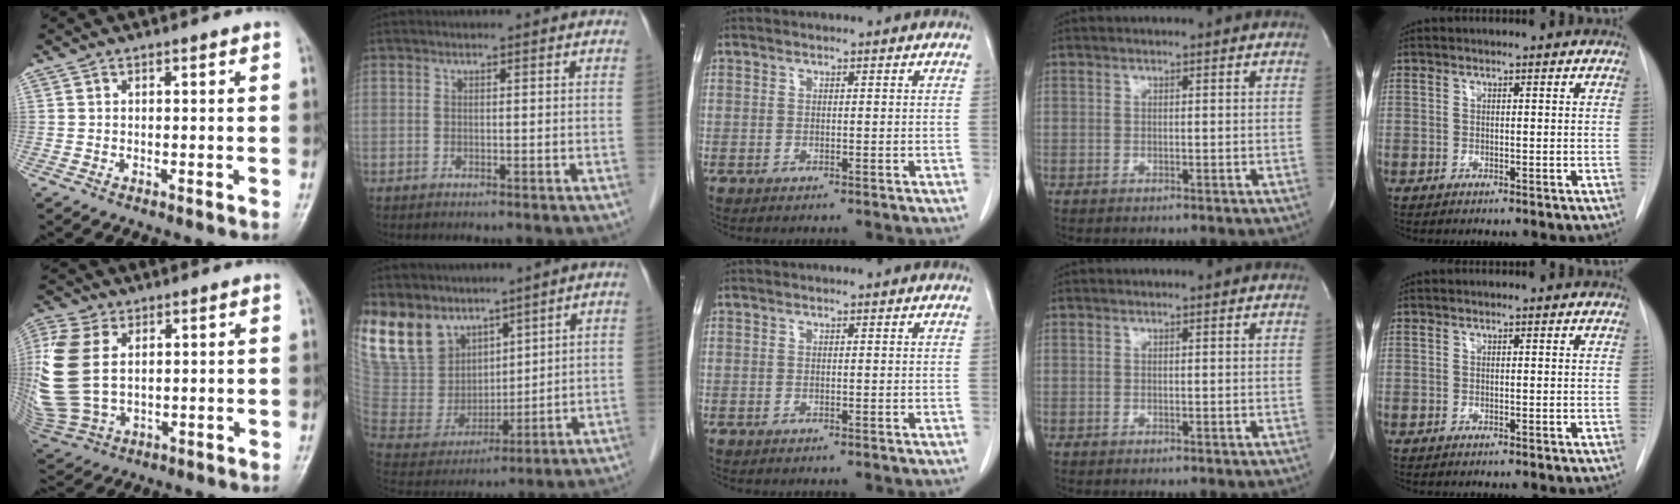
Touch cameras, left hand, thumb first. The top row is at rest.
{"thumb": {"total": 15.2, "force": [2.8, 9.6, 11.5], "torque": [-0.277, -0.006, 0.063]}, "index": {"total": 13.1, "force": [9.6, 8.1, 3.8], "torque": [-0.108, 0.014, 0.207]}}